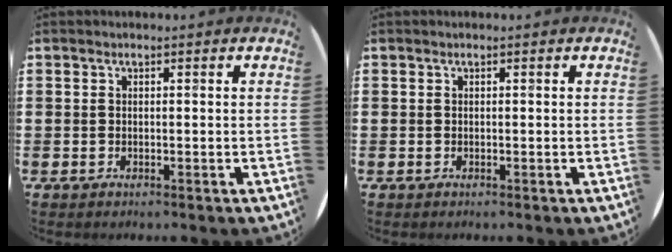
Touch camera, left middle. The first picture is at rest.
{"total": 0.0}